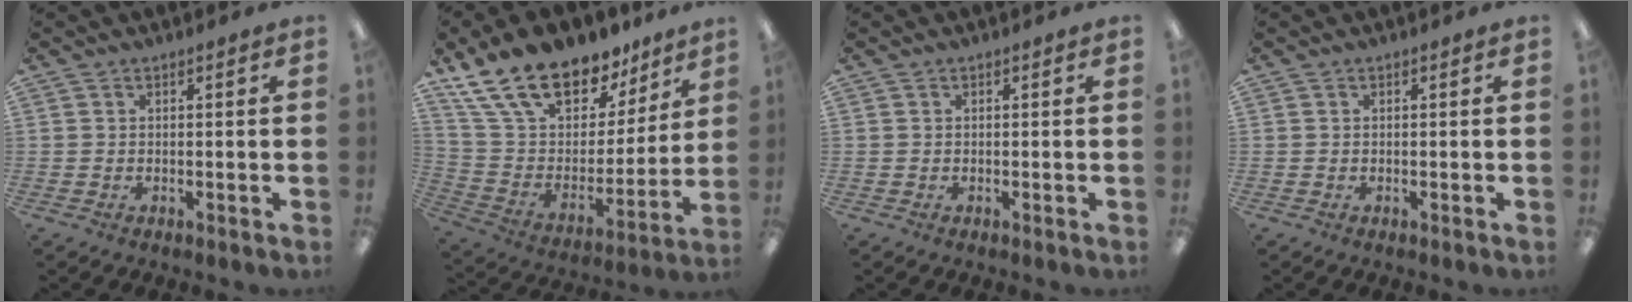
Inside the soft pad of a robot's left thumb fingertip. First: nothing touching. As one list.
[{"total": 21.1, "force": [15.8, 10.6, 9.1], "torque": [-0.176, -0.098, 0.293]}, {"total": 0.0}, {"total": 0.0}]